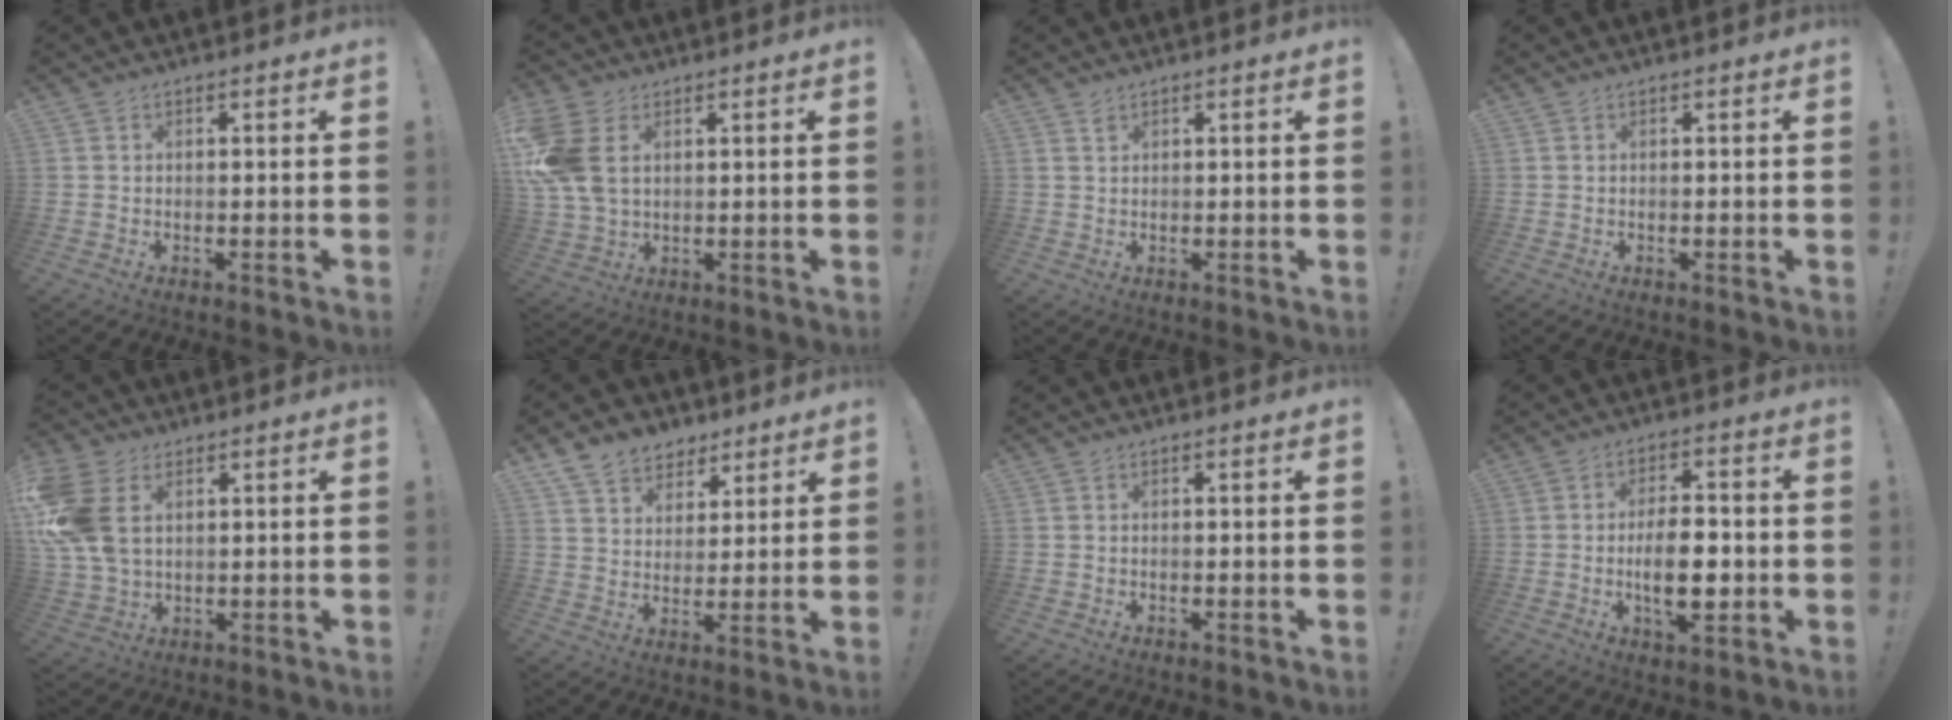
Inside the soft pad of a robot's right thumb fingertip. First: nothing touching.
{"total": 12.5, "force": [3.3, 8.7, 8.4], "torque": [-0.178, -0.003, 0.068]}
{"total": 1.1, "force": [0.8, 0.6, 0.3], "torque": [0.009, -0.007, 0.012]}
{"total": 0.0}
{"total": 14.7, "force": [3.9, 10.1, 10.0], "torque": [-0.211, -0.005, 0.078]}
{"total": 9.6, "force": [6.6, 6.7, 2.1], "torque": [-0.036, -0.043, 0.133]}
{"total": 0.0}
{"total": 11.1, "force": [-1.8, 5.2, 9.7], "torque": [-0.151, -0.003, -0.035]}